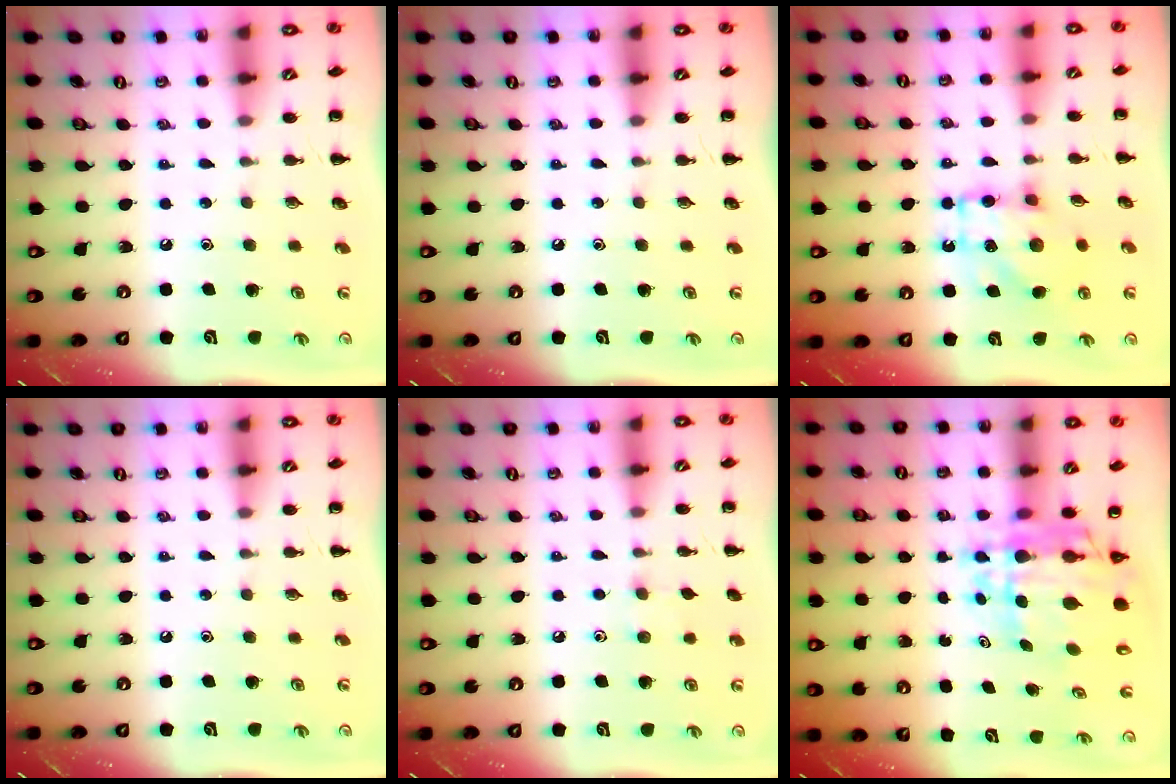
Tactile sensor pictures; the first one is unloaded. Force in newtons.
{"total": 0.0}
{"total": 10.9, "press": 10.8, "slide": 1.3}
{"total": 0.0}
{"total": 5.2, "press": 4.9, "slide": 1.8}
{"total": 9.9, "press": 9.5, "slide": 2.7}